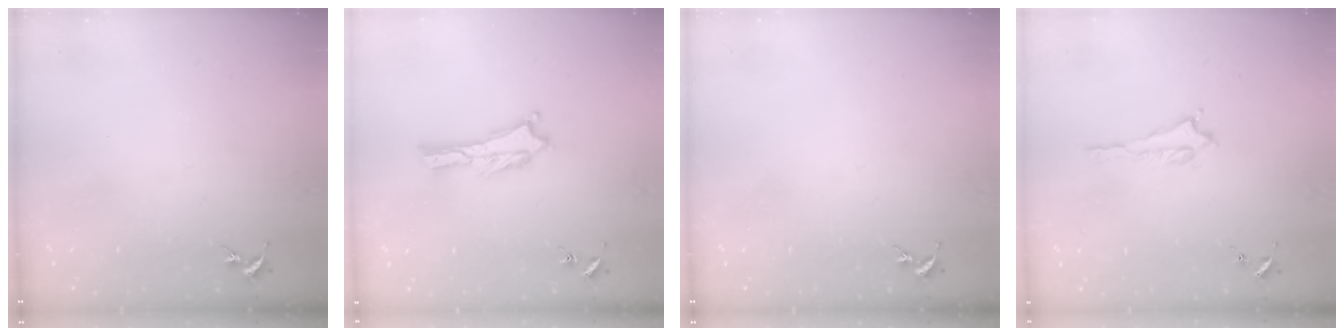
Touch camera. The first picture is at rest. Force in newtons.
{"total": 0.6, "press": 0.6, "slide": 0.2}
{"total": 0.0}
{"total": 0.6, "press": 0.6, "slide": 0.2}